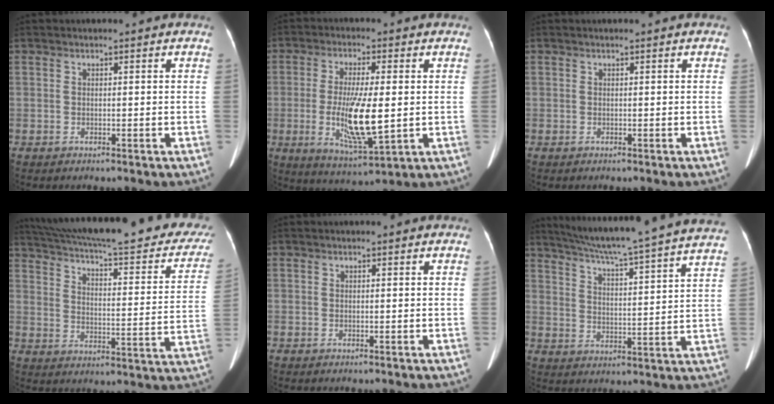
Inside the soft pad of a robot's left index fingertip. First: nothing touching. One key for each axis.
{"total": 10.9, "fx": -0.9, "fy": 2.1, "fz": 10.6, "tx": -0.208, "ty": -0.022, "tz": -0.010}
{"total": 0.0}
{"total": 32.9, "fx": 27.9, "fy": 5.8, "fz": 16.5, "tx": -0.251, "ty": -0.045, "tz": 0.346}
{"total": 0.0}
{"total": 25.3, "fx": 22.6, "fy": -0.9, "fz": 11.3, "tx": -0.187, "ty": -0.034, "tz": 0.297}